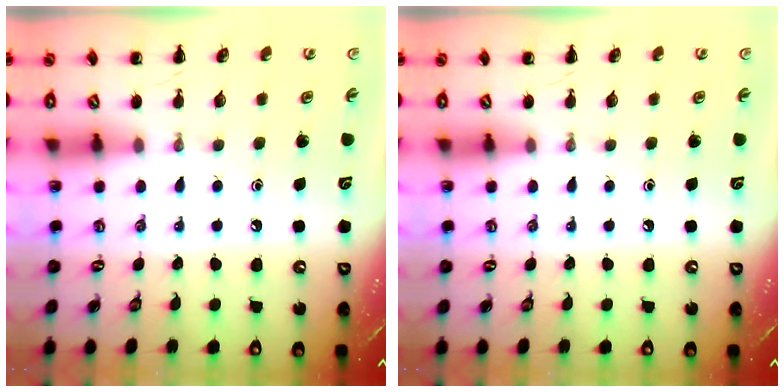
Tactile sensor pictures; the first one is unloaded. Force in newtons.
{"total": 0.0}